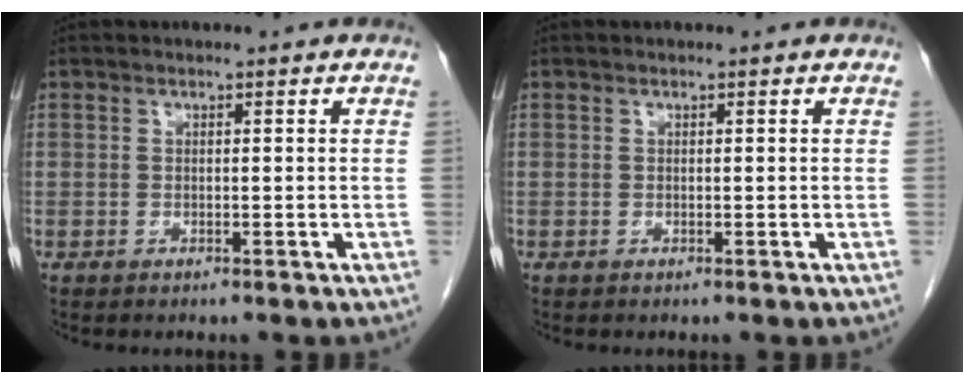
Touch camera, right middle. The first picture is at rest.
{"total": 0.0}